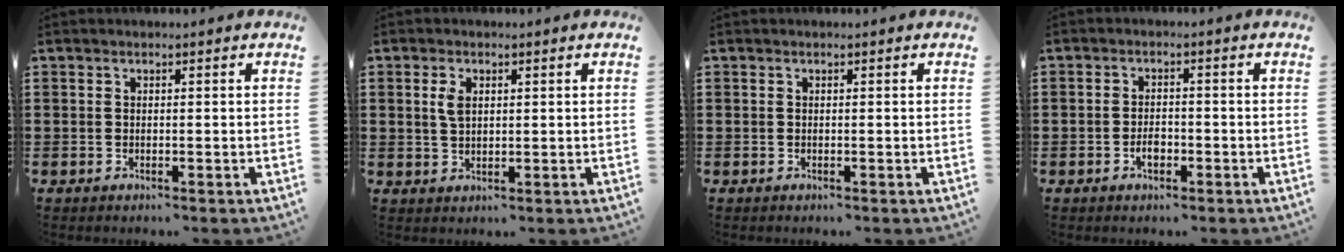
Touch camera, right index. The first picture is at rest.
{"total": 2.9, "force": [0.9, 1.6, 2.3], "torque": [-0.052, 0.006, 0.014]}
{"total": 0.0}
{"total": 2.3, "force": [-1.1, 1.2, 1.6], "torque": [-0.031, 0.003, -0.022]}